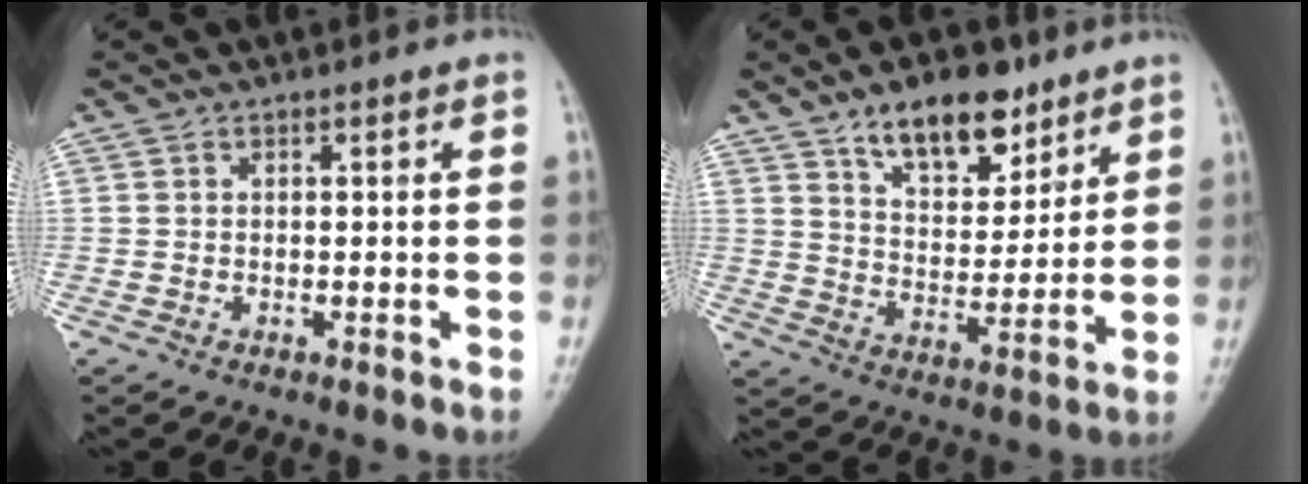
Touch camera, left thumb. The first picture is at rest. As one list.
[{"total": 12.7, "force": [8.4, 6.2, 7.3], "torque": [-0.080, -0.053, 0.140]}]